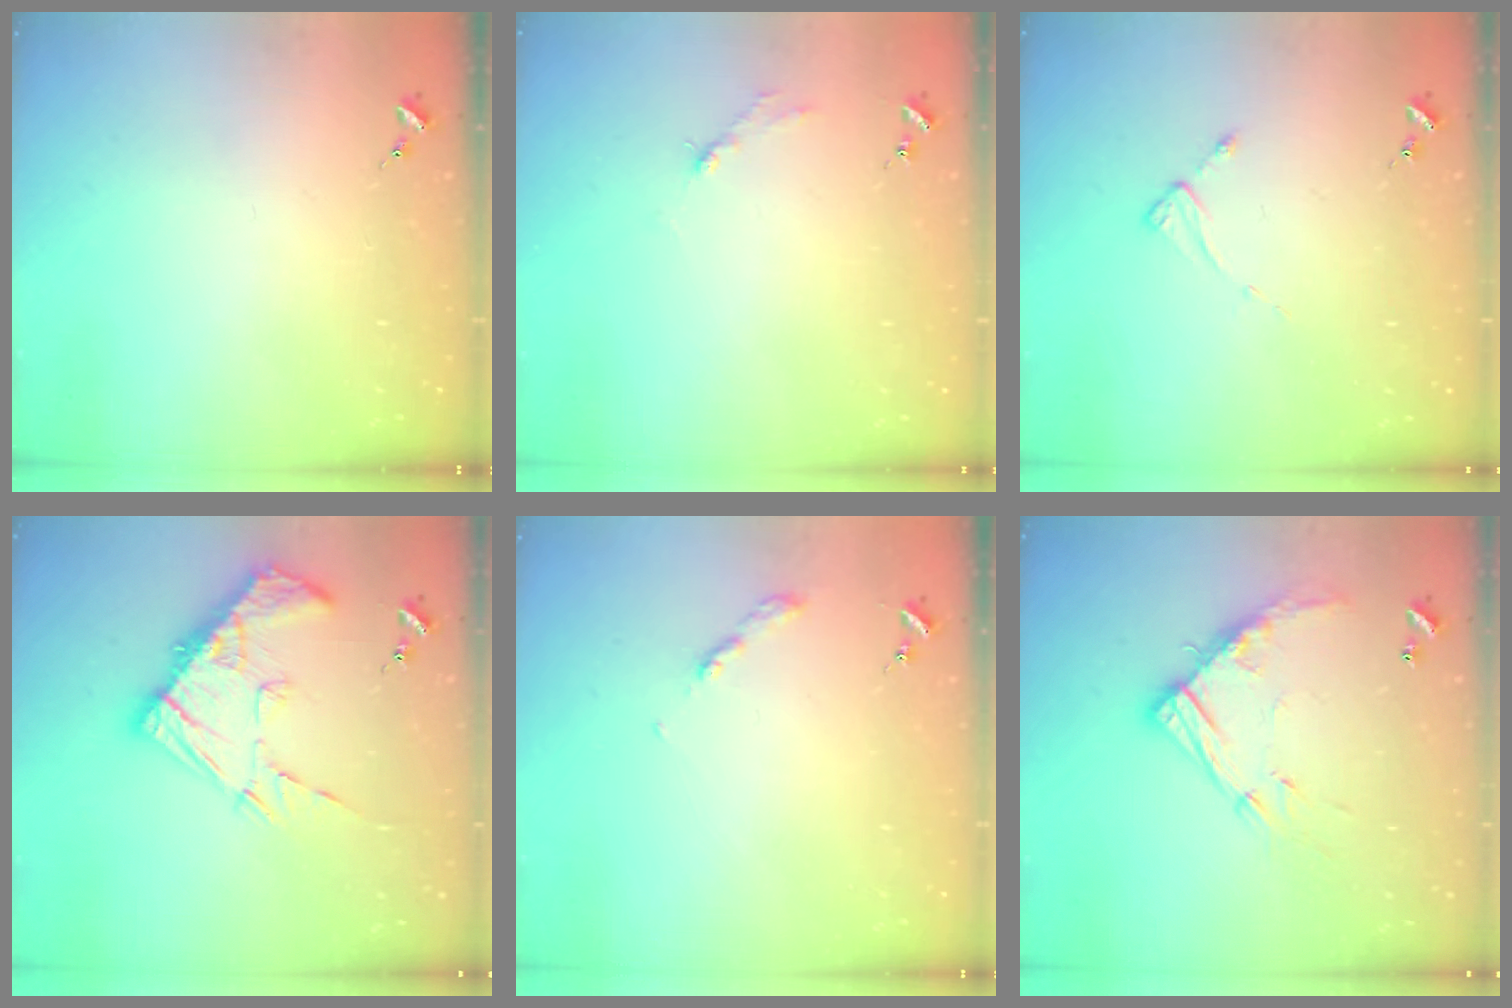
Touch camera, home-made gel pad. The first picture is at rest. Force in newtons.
{"total": 2.7, "press": 2.7, "slide": 0.4}
{"total": 2.6, "press": 2.6, "slide": 0.2}
{"total": 15.9, "press": 15.8, "slide": 1.5}
{"total": 2.7, "press": 2.6, "slide": 0.3}
{"total": 13.8, "press": 13.8, "slide": 1.0}